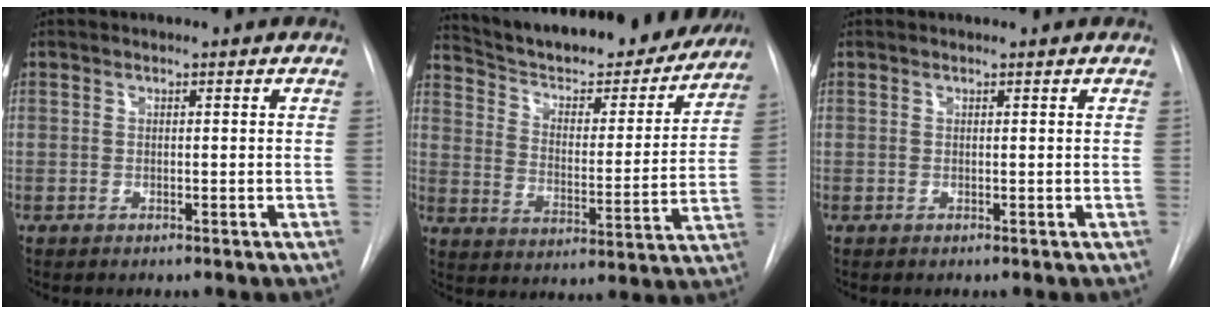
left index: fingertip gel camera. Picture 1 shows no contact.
{"total": 24.9, "force": [22.5, 5.5, 9.2], "torque": [-0.148, -0.020, 0.312]}
{"total": 1.3, "force": [1.2, 0.0, 0.2], "torque": [-0.007, 0.009, 0.017]}